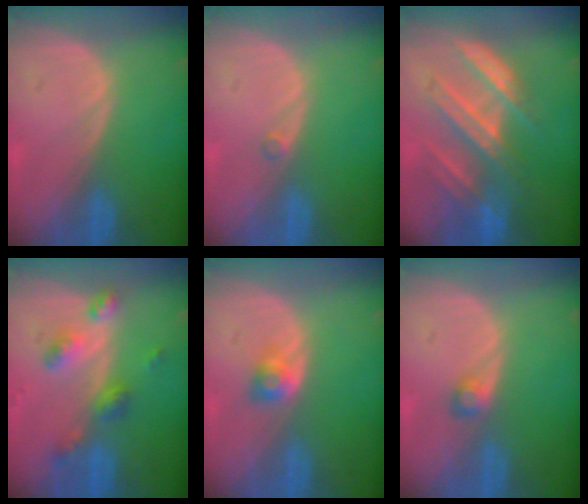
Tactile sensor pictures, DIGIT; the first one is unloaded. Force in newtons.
{"total": 0.6, "press": 0.6, "slide": 0.1}
{"total": 8.2, "press": 7.8, "slide": 2.5}
{"total": 6.0, "press": 5.2, "slide": 3.0}
{"total": 2.7, "press": 2.4, "slide": 1.1}
{"total": 1.8, "press": 1.7, "slide": 0.3}